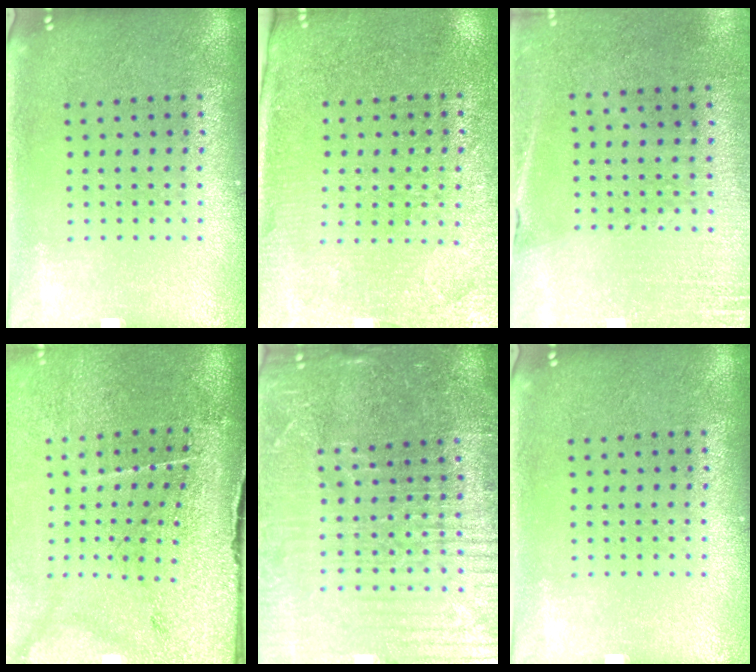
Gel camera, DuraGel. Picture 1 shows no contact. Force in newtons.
{"total": 3.0, "press": 2.9, "slide": 0.9}
{"total": 2.7, "press": 2.6, "slide": 0.9}
{"total": 3.8, "press": 3.3, "slide": 1.8}
{"total": 5.6, "press": 5.1, "slide": 2.5}
{"total": 0.0}